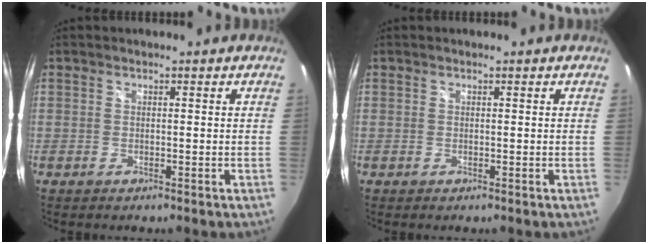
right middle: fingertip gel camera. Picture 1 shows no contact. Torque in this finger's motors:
{"motor_torque": [0.20, -0.23, -0.03, 0.01]}